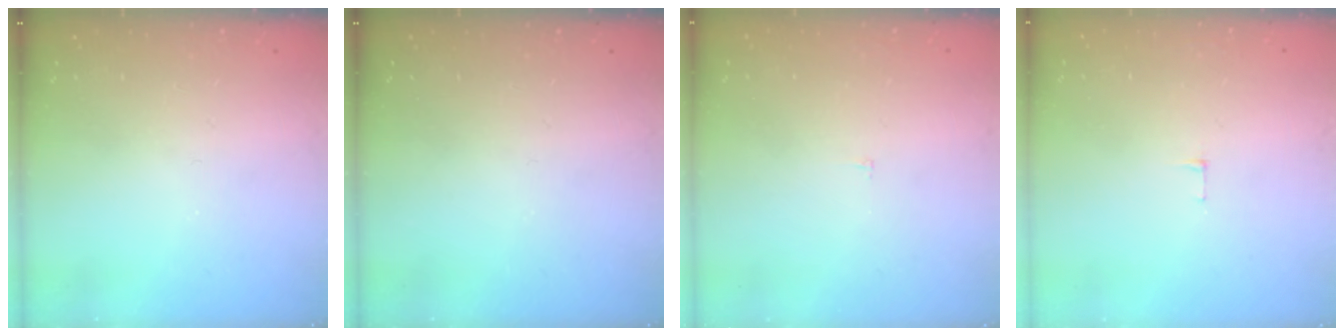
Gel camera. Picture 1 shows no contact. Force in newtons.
{"total": 0.0}
{"total": 2.2, "press": 2.2, "slide": 0.2}
{"total": 3.8, "press": 3.8, "slide": 0.3}